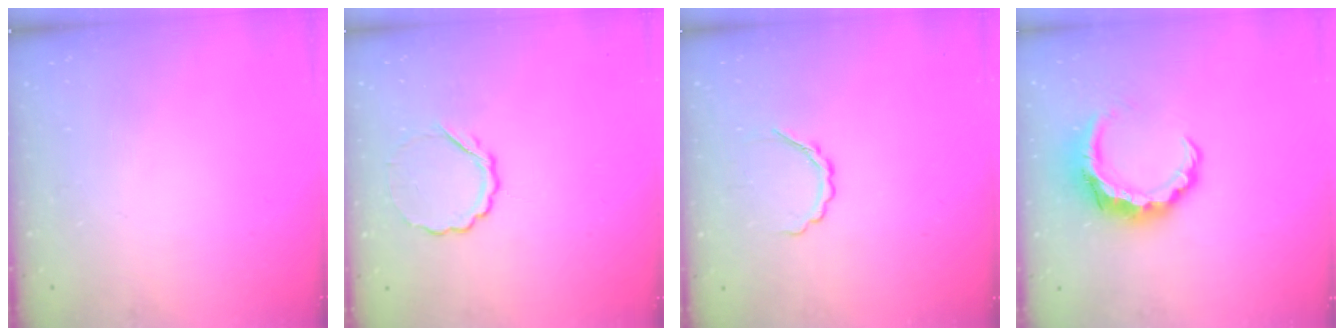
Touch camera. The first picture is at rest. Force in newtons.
{"total": 5.2, "press": 5.0, "slide": 1.2}
{"total": 3.6, "press": 3.5, "slide": 0.9}
{"total": 8.2, "press": 8.1, "slide": 1.5}